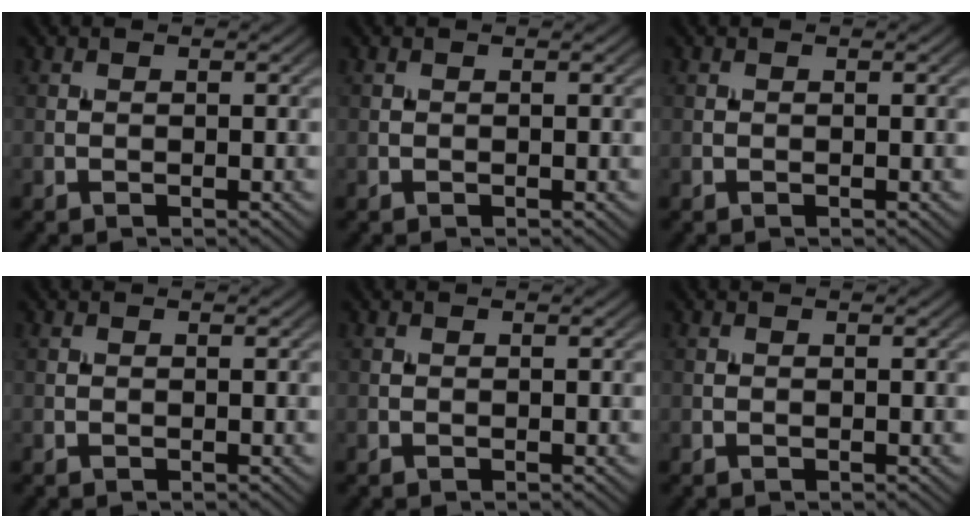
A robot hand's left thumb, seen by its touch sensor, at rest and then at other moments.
{"total": 0.0}
{"total": 0.0}
{"total": 0.0}
{"total": 0.0}
{"total": 0.0}